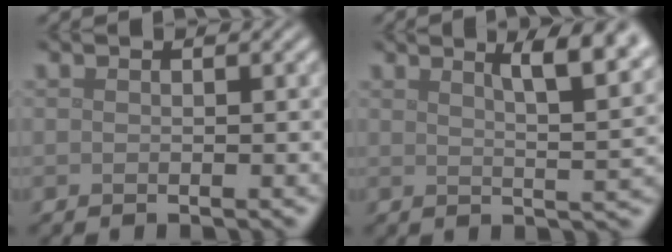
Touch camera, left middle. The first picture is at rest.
{"total": 6.4, "force": [3.4, 1.9, 5.1], "torque": [-0.042, 0.019, 0.039]}